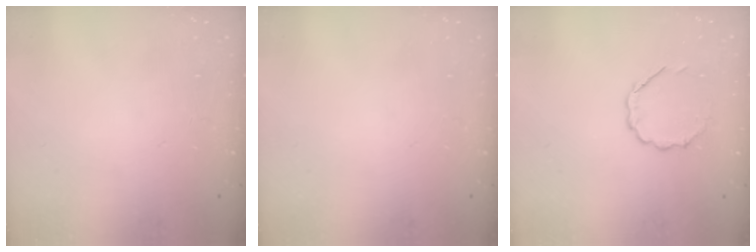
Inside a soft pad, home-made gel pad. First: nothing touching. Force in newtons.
{"total": 0.0}
{"total": 4.5, "press": 4.3, "slide": 1.4}